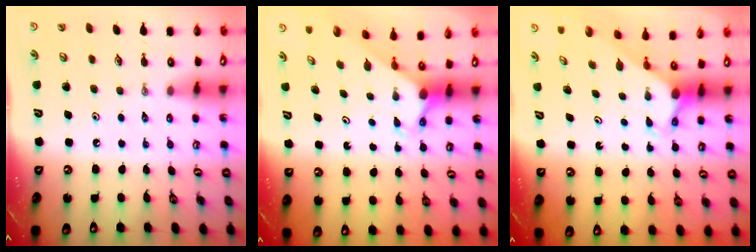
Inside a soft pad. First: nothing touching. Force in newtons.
{"total": 3.0, "press": 3.0, "slide": 0.2}
{"total": 2.9, "press": 2.9, "slide": 0.2}